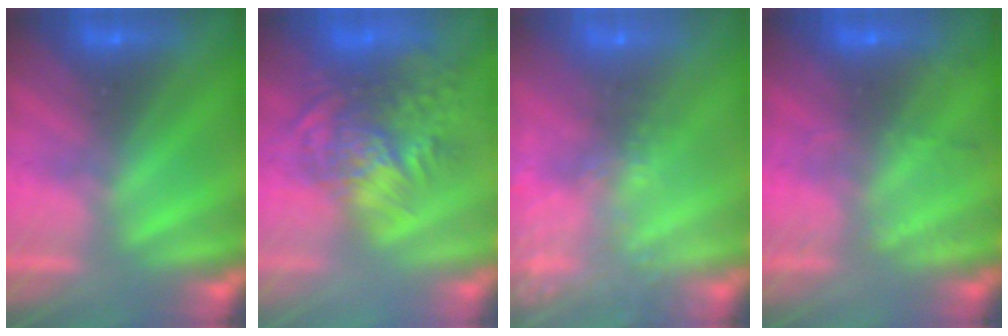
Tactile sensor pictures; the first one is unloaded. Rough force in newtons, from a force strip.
{"total": 6.7}
{"total": 8.6}
{"total": 2.0}